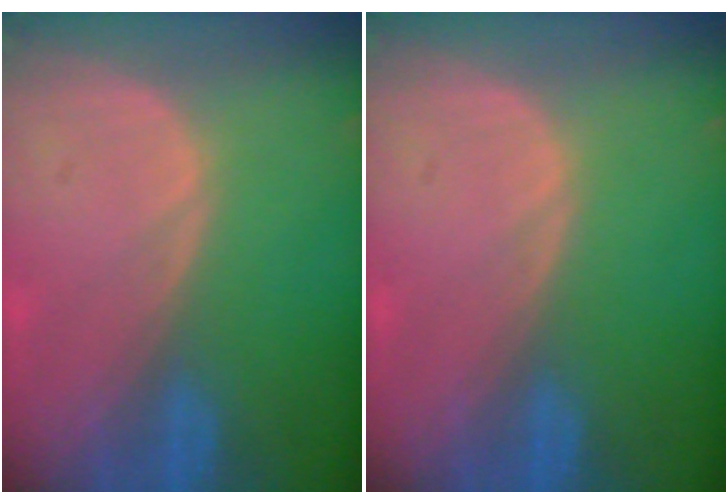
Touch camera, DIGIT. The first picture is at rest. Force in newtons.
{"total": 0.0}